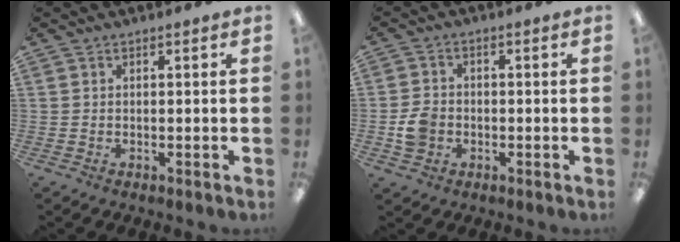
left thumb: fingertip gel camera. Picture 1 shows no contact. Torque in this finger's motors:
{"motor_torque": [-0.40, 0.52, 0.24, -0.26, 0.02]}